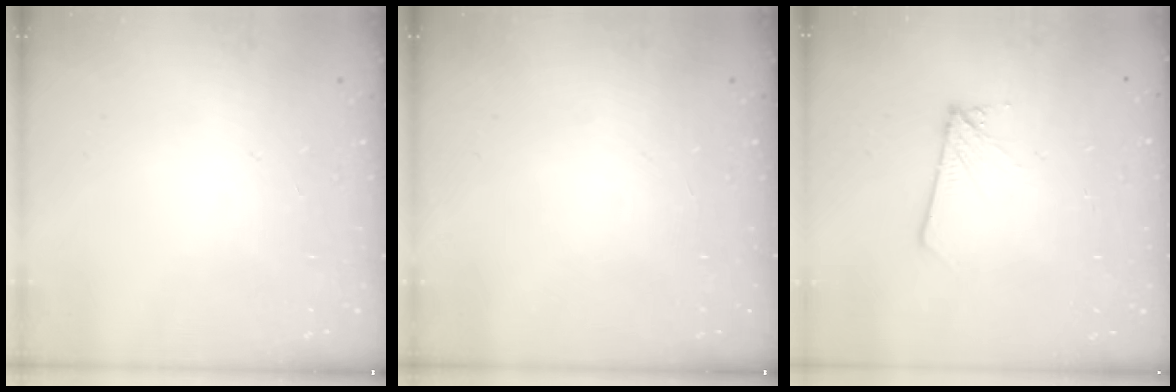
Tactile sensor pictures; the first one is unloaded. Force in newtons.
{"total": 0.0}
{"total": 1.7, "press": 1.7, "slide": 0.1}